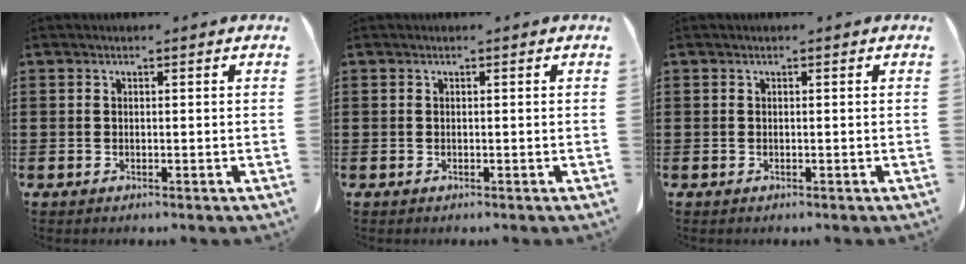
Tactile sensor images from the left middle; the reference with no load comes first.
{"total": 0.0}
{"total": 0.0}